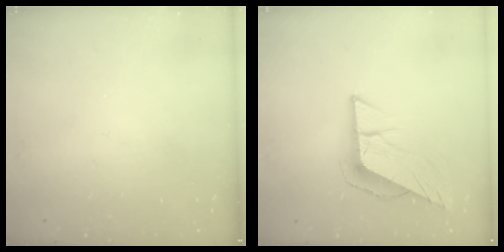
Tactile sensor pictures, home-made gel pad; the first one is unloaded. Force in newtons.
{"total": 9.3, "press": 9.2, "slide": 1.6}